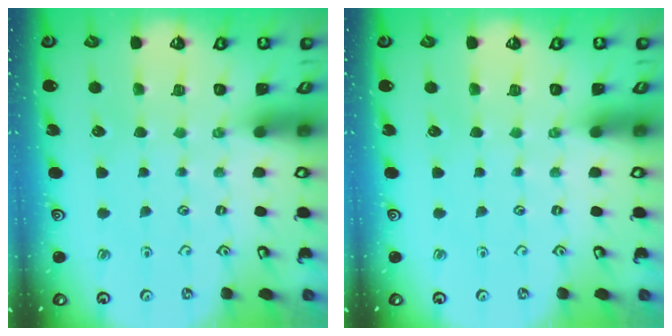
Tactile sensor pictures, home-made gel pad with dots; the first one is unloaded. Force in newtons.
{"total": 0.0}